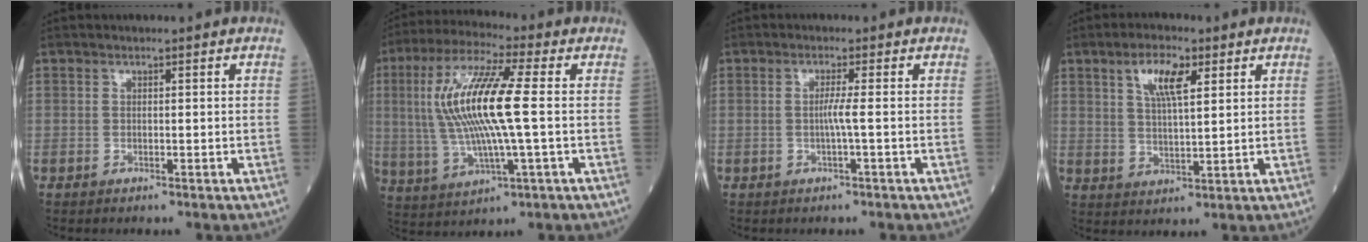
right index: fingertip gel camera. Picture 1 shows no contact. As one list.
[{"total": 14.7, "force": [1.1, 1.6, 14.6], "torque": [-0.311, 0.012, 0.019]}, {"total": 1.9, "force": [-0.3, -0.6, 1.8], "torque": [-0.035, -0.001, -0.008]}, {"total": 6.6, "force": [3.2, 1.8, 5.5], "torque": [-0.106, 0.005, 0.058]}]